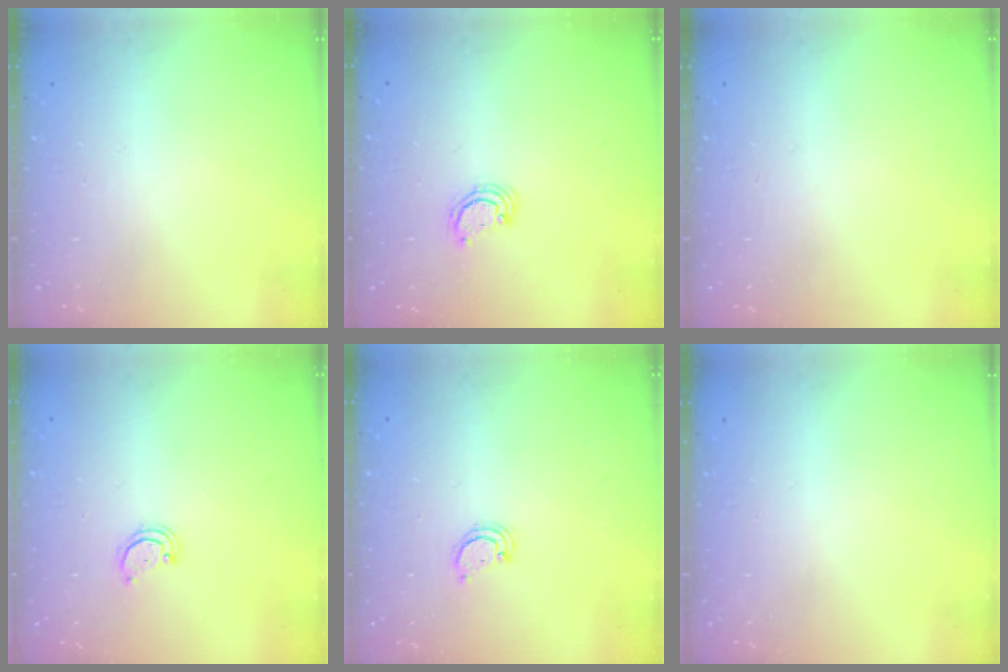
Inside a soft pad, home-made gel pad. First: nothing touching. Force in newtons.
{"total": 2.6, "press": 2.5, "slide": 0.2}
{"total": 0.0}
{"total": 2.2, "press": 2.2, "slide": 0.2}
{"total": 2.4, "press": 2.4, "slide": 0.2}
{"total": 0.0}